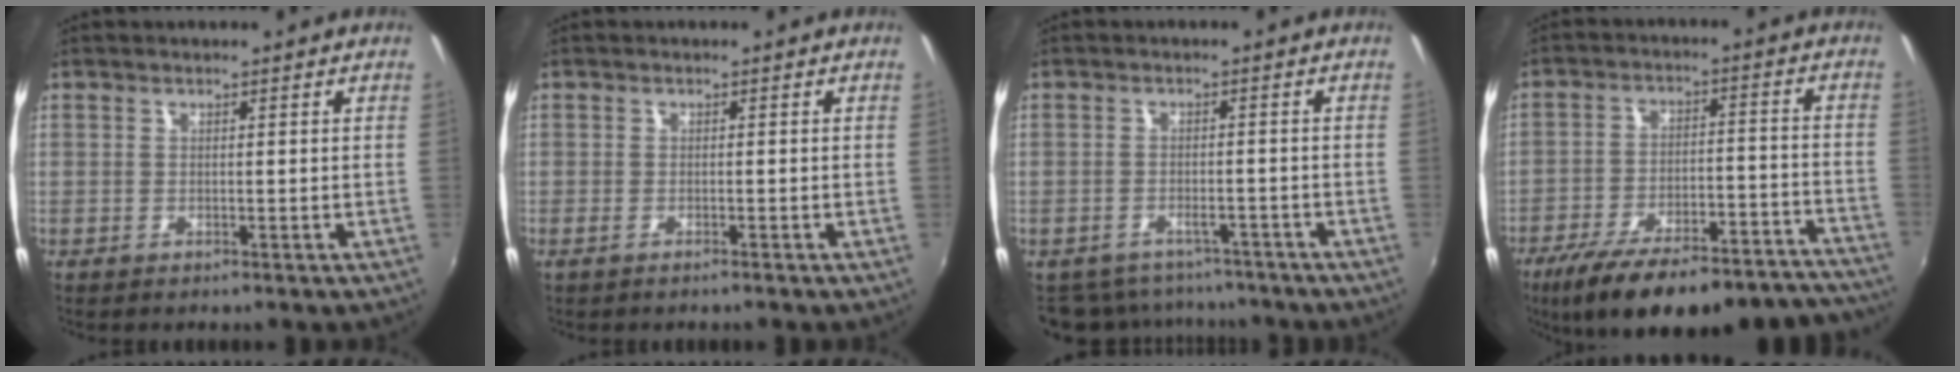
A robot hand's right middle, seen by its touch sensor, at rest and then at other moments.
{"total": 1.2, "force": [-0.9, 0.2, 0.7], "torque": [-0.015, -0.003, -0.017]}
{"total": 10.2, "force": [-8.7, 4.6, 2.5], "torque": [-0.069, 0.000, -0.117]}
{"total": 28.3, "force": [-24.2, 7.4, 12.6], "torque": [-0.203, -0.008, -0.319]}